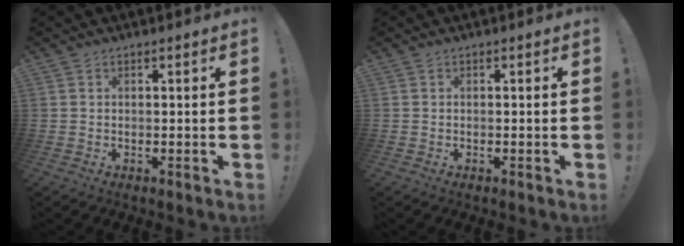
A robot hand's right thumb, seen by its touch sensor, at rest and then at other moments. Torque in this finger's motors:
{"motor_torque": [-0.03, -0.01, -0.01, 0.02, -0.02]}